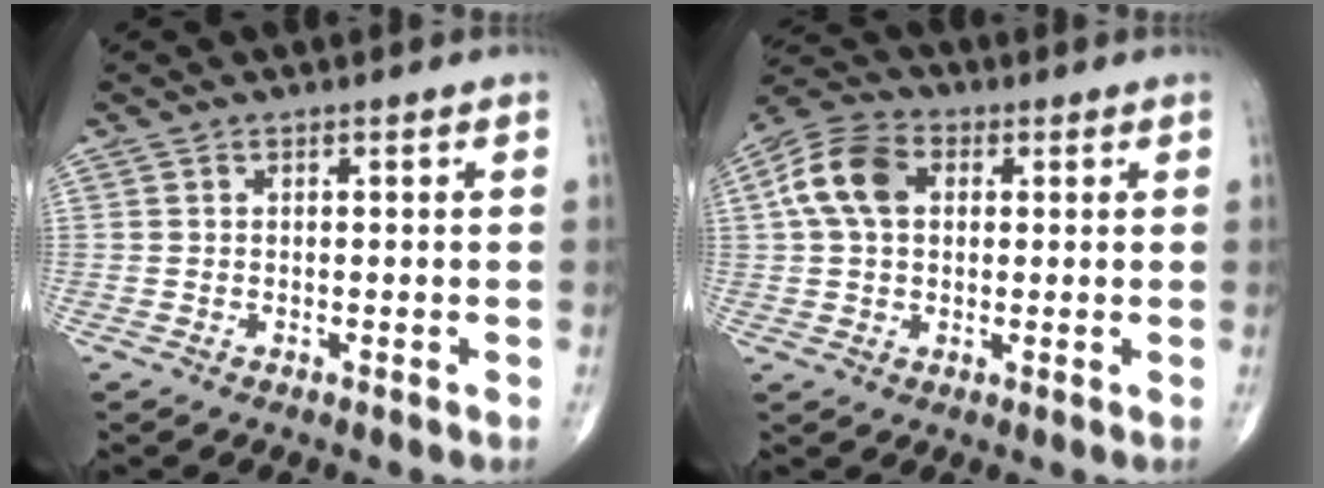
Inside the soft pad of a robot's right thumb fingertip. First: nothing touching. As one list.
[{"total": 10.1, "force": [2.0, 7.0, 7.0], "torque": [-0.135, 0.023, 0.028]}]